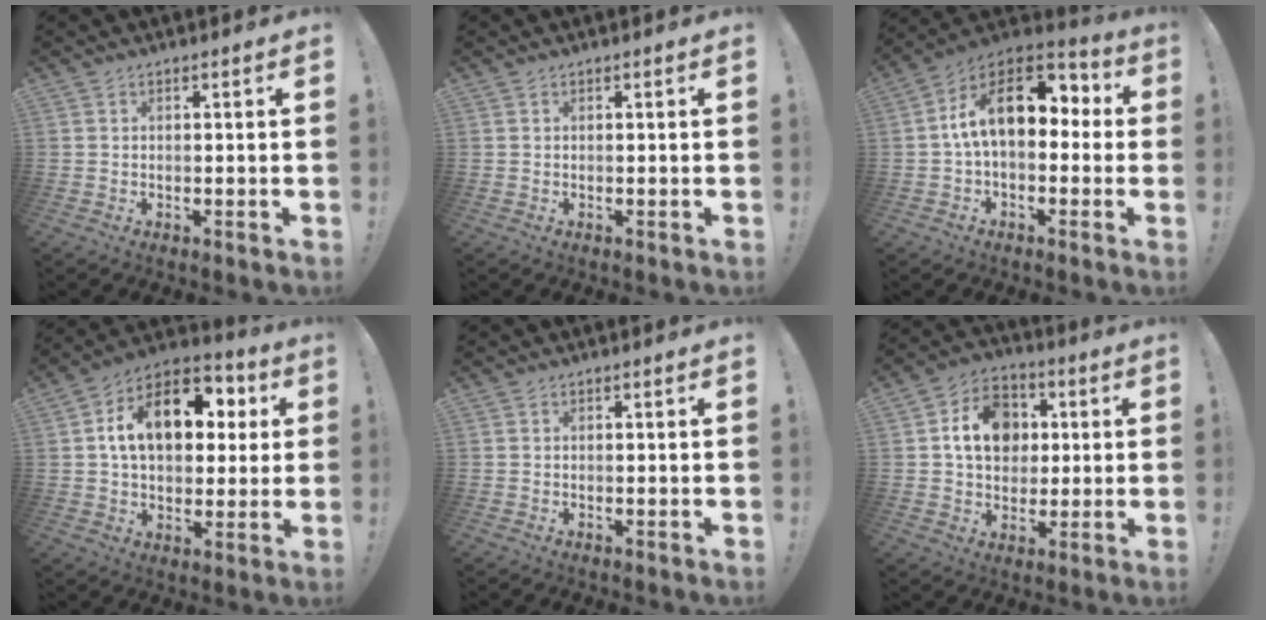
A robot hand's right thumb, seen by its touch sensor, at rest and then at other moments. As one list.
[{"total": 0.0}, {"total": 17.3, "force": [3.4, 10.1, 13.6], "torque": [-0.221, 0.007, 0.060]}, {"total": 17.5, "force": [4.9, 11.2, 12.5], "torque": [-0.192, -0.005, 0.087]}, {"total": 0.0}, {"total": 14.2, "force": [3.1, 11.5, 7.7], "torque": [-0.098, 0.000, 0.063]}]